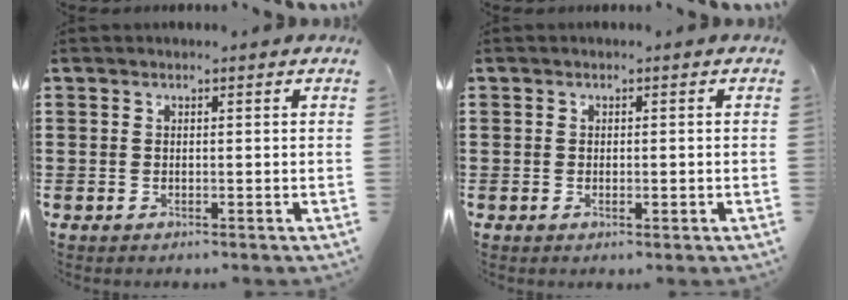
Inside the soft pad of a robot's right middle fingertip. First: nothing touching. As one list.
[{"total": 0.7, "force": [-0.3, 0.4, 0.5], "torque": [-0.010, -0.001, -0.006]}]